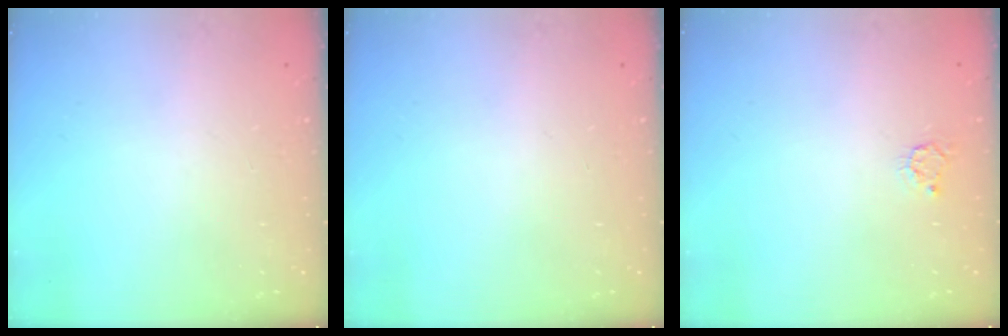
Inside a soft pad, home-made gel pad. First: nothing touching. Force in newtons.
{"total": 0.0}
{"total": 3.5, "press": 3.4, "slide": 0.4}